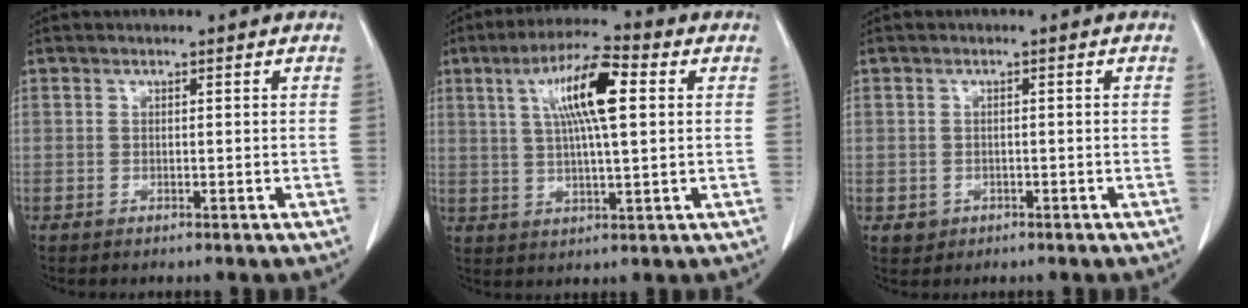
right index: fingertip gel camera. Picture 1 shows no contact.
{"total": 10.9, "force": [3.1, 1.7, 10.3], "torque": [-0.190, 0.017, 0.053]}
{"total": 1.8, "force": [-0.6, 1.6, 0.3], "torque": [-0.001, 0.005, -0.003]}